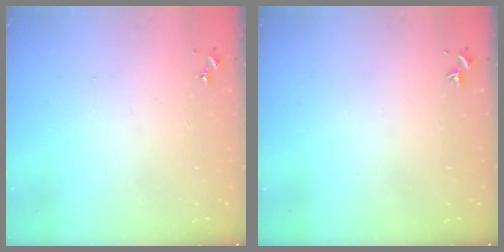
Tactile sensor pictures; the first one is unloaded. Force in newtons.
{"total": 0.0}